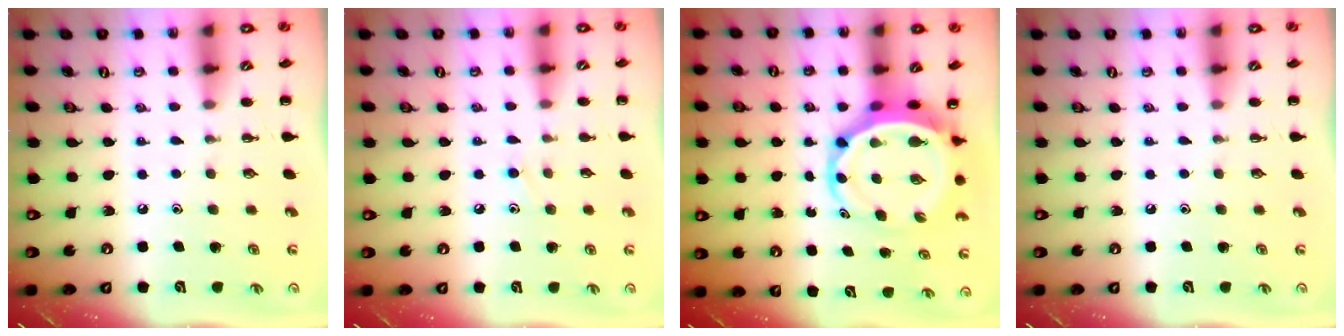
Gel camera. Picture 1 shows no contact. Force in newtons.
{"total": 7.1, "press": 6.7, "slide": 2.4}
{"total": 8.0, "press": 7.7, "slide": 2.2}
{"total": 0.0}